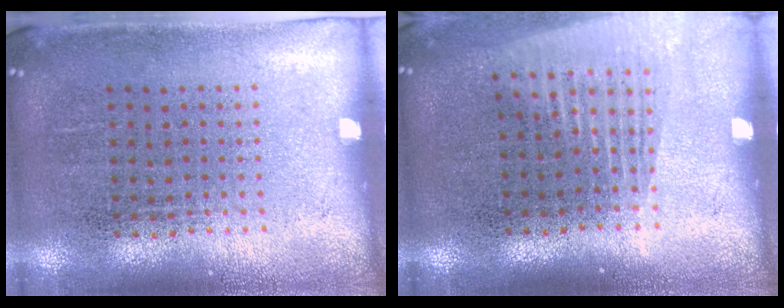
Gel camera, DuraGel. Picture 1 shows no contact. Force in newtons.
{"total": 1.4, "press": 1.2, "slide": 0.7}